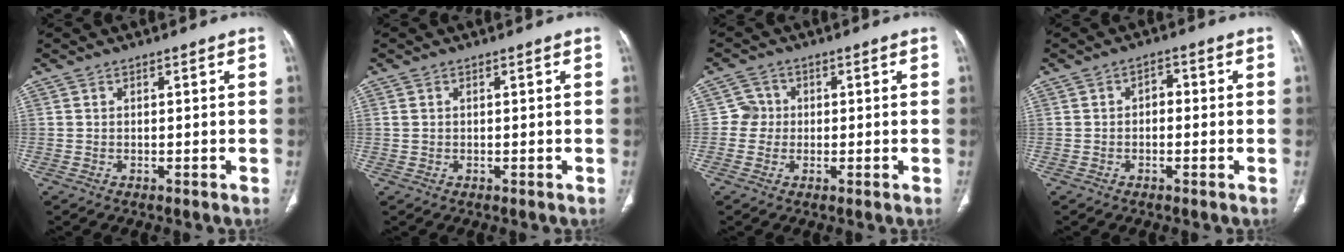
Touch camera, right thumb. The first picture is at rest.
{"total": 0.8, "force": [0.1, 0.6, 0.4], "torque": [-0.009, 0.002, 0.005]}
{"total": 3.1, "force": [-0.1, 3.1, 0.3], "torque": [0.021, 0.010, -0.009]}
{"total": 2.5, "force": [-0.2, 1.7, 1.8], "torque": [-0.014, 0.010, -0.010]}